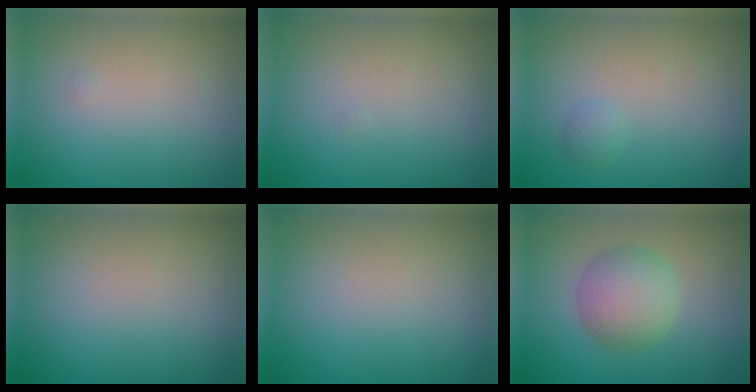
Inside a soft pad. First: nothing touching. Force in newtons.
{"total": 0.0}
{"total": 0.7, "press": 0.7, "slide": 0.1}
{"total": 0.0}
{"total": 0.0}
{"total": 4.7, "press": 4.7, "slide": 0.1}